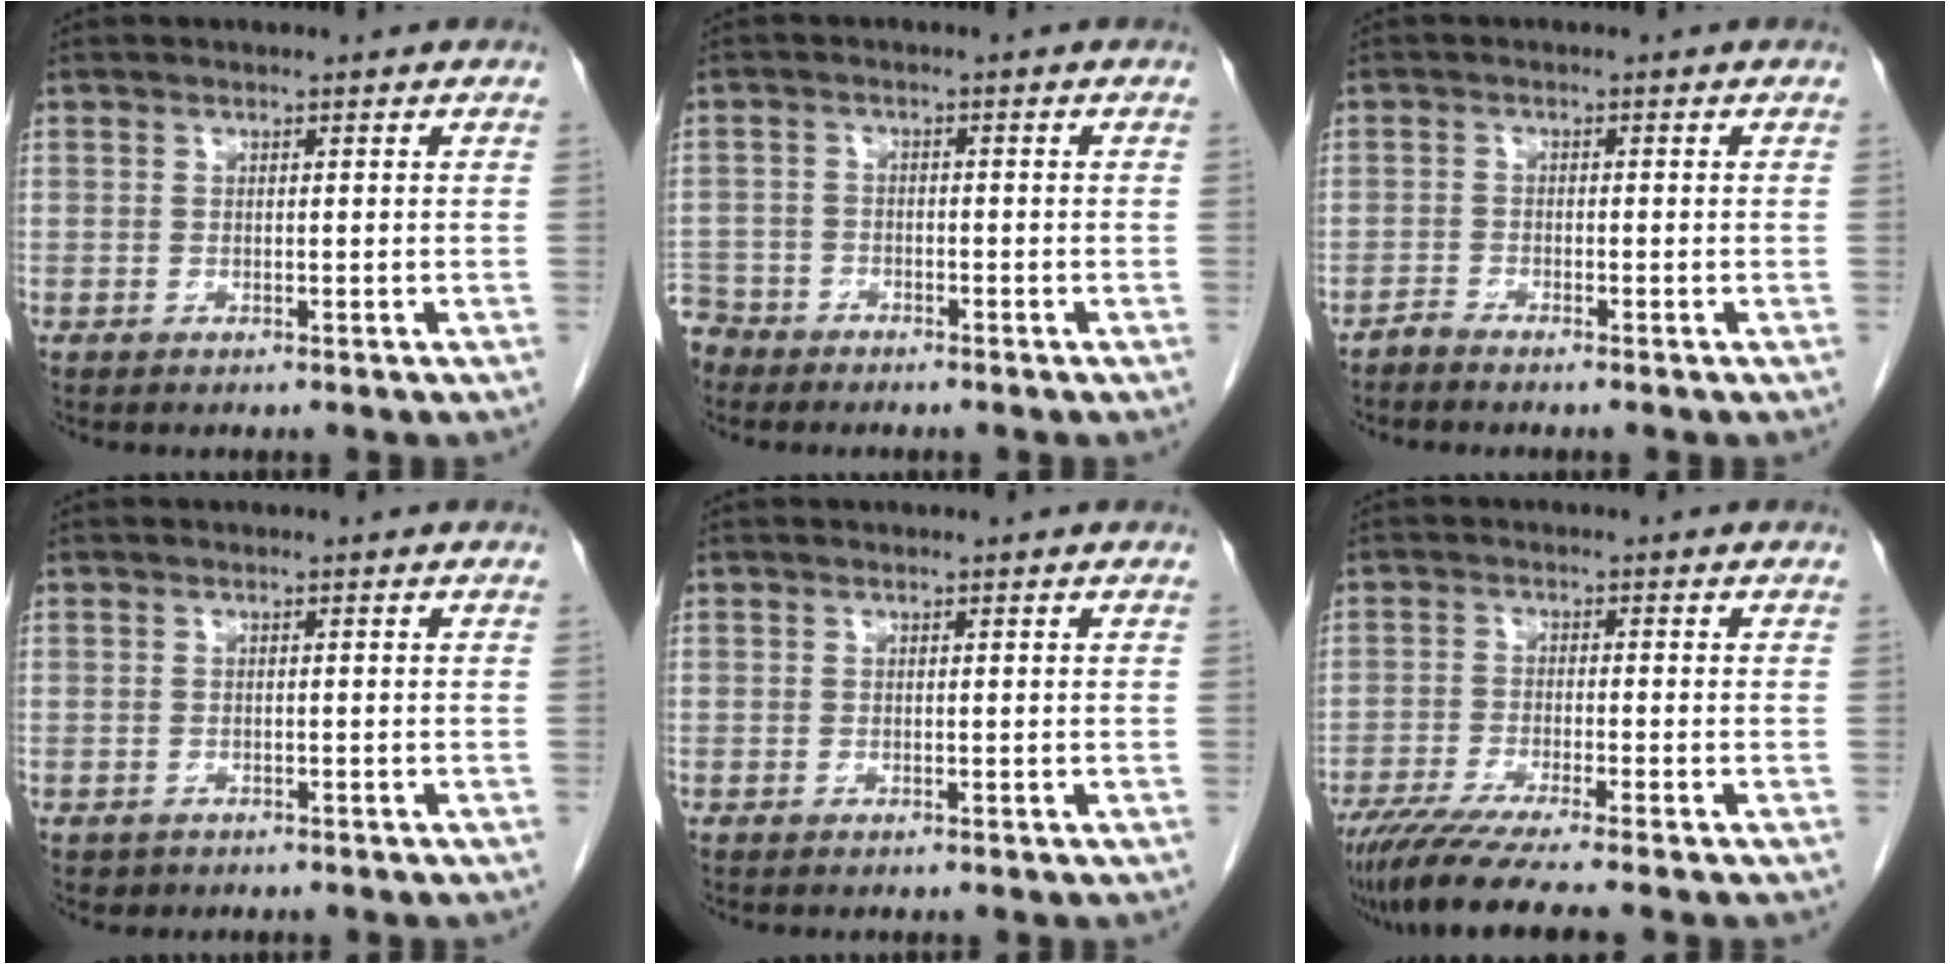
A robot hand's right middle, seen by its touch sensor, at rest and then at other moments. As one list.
[{"total": 4.9, "force": [-4.3, 2.3, -0.5], "torque": [0.010, -0.002, -0.088]}, {"total": 1.2, "force": [-1.2, -0.1, 0.1], "torque": [-0.001, -0.001, -0.023]}, {"total": 1.1, "force": [-0.7, 0.8, 0.0], "torque": [-0.007, 0.002, -0.008]}, {"total": 0.0}, {"total": 10.2, "force": [-8.4, -0.9, 5.8], "torque": [-0.082, -0.030, -0.136]}]